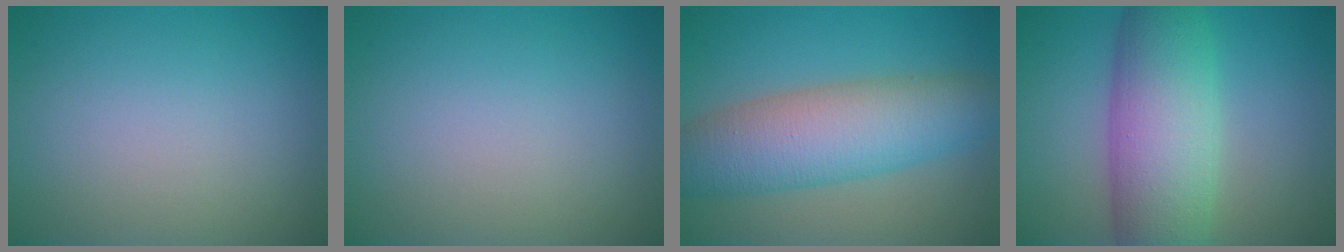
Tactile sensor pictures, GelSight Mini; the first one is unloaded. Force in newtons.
{"total": 0.0}
{"total": 8.2, "press": 8.2, "slide": 0.1}
{"total": 9.3, "press": 9.3, "slide": 0.2}